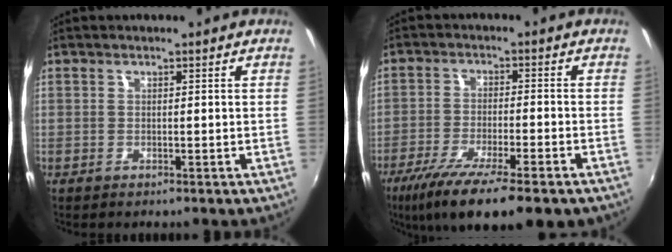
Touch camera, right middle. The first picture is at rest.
{"total": 15.4, "force": [-10.5, 3.0, 10.9], "torque": [-0.211, -0.052, -0.175]}